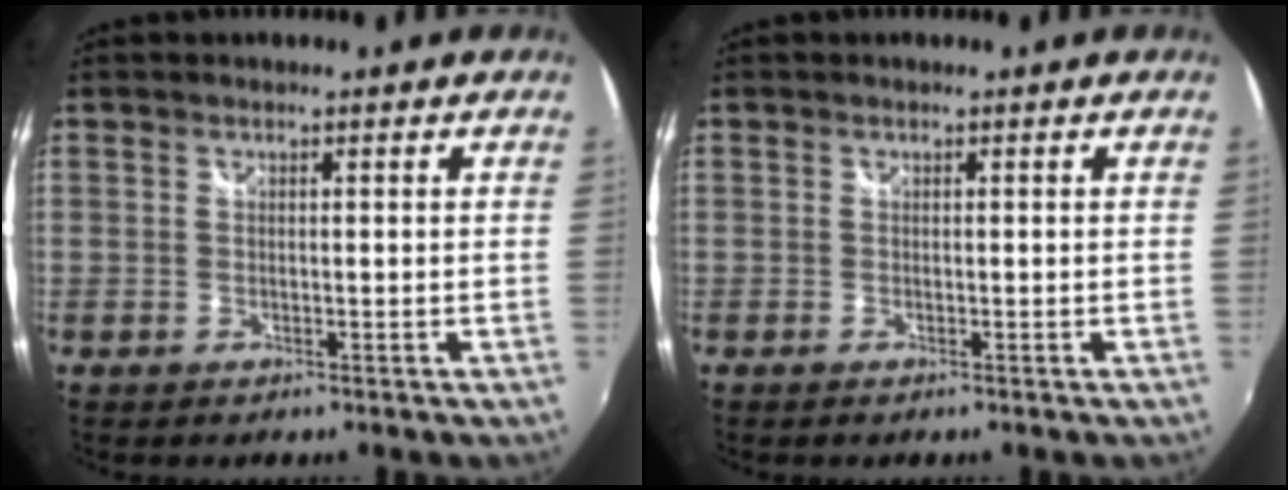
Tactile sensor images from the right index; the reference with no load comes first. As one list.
[{"total": 0.0}]